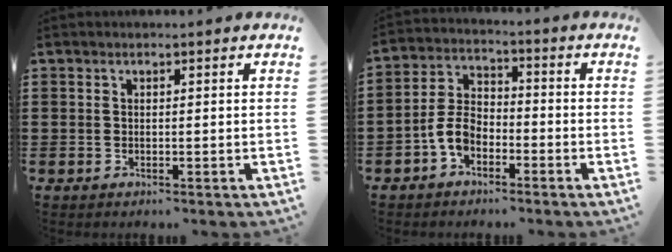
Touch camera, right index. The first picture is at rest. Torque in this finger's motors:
{"motor_torque": [2.14, 0.00, 0.30, 0.06]}